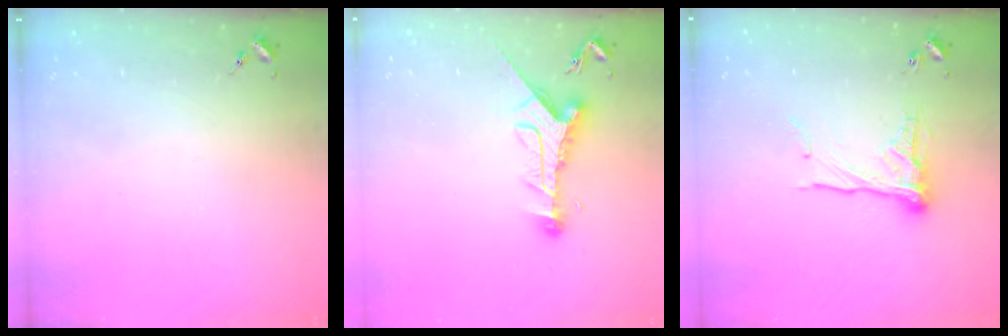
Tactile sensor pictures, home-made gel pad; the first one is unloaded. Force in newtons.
{"total": 10.8, "press": 10.8, "slide": 0.6}
{"total": 13.3, "press": 13.2, "slide": 1.2}